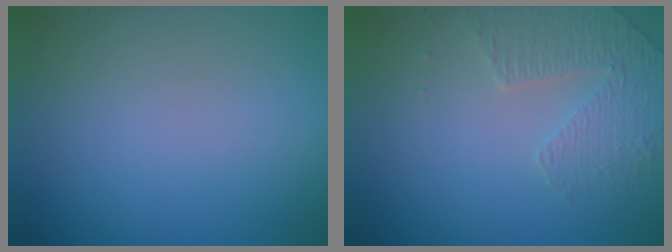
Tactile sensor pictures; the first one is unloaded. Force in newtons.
{"total": 1.8, "press": 1.4, "slide": 1.0}